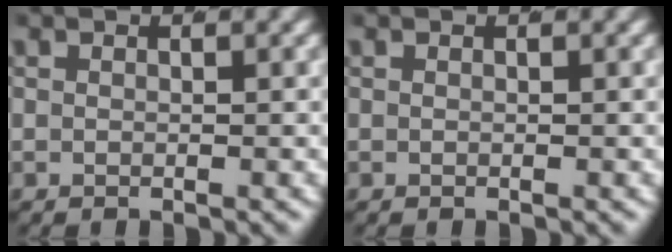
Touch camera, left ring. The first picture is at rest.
{"total": 0.0}